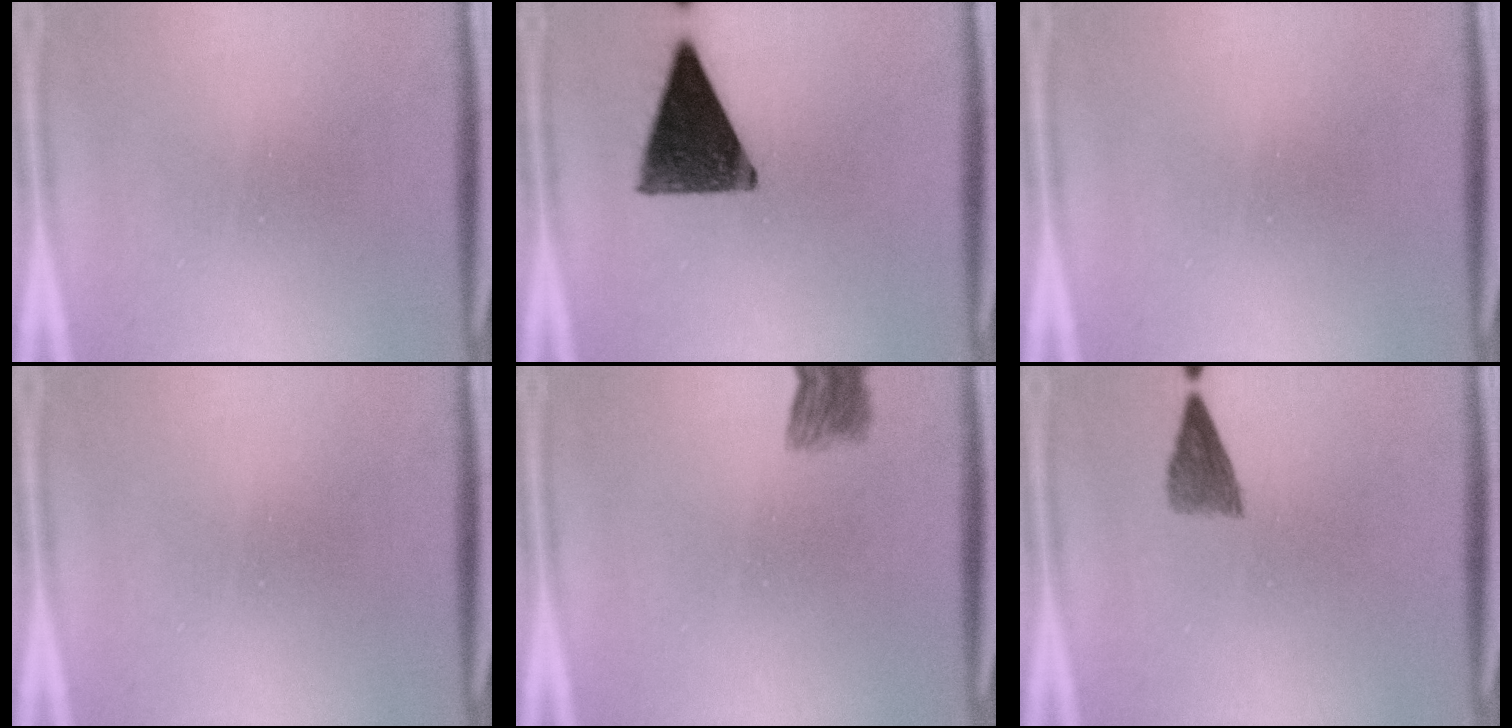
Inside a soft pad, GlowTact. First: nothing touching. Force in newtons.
{"total": 12.9}
{"total": 0.0}
{"total": 0.0}
{"total": 4.5}
{"total": 3.0}